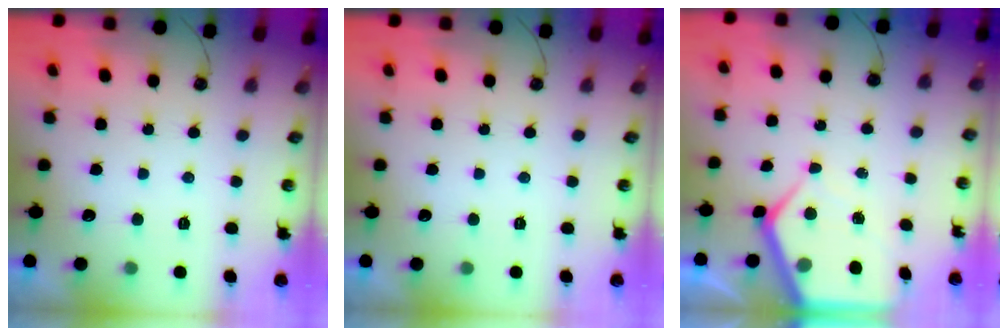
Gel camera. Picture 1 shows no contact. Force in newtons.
{"total": 0.0}
{"total": 7.6, "press": 7.6, "slide": 0.6}